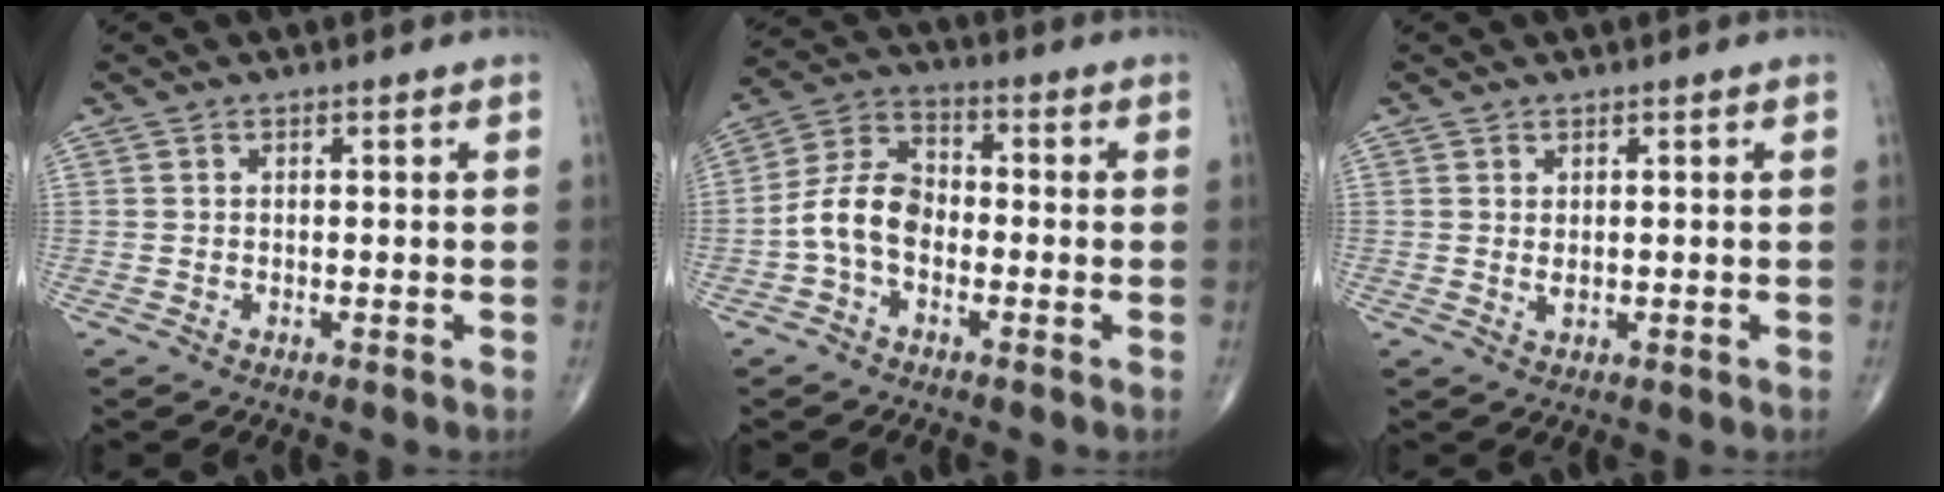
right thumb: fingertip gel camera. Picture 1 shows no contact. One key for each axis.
{"total": 8.9, "fx": -2.3, "fy": 5.8, "fz": 6.3, "tx": -0.114, "ty": 0.035, "tz": -0.056}
{"total": 1.3, "fx": 0.4, "fy": 0.6, "fz": 1.1, "tx": -0.019, "ty": -0.004, "tz": 0.011}